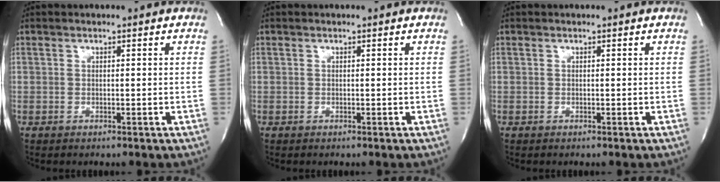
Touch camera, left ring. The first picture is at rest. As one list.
[{"total": 0.0}, {"total": 0.0}]